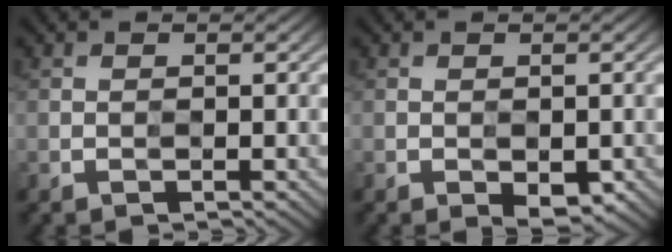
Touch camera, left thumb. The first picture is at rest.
{"total": 1.9, "force": [-1.4, 0.7, 1.1], "torque": [-0.016, -0.005, -0.022]}